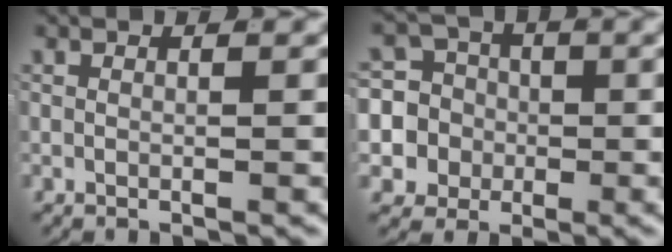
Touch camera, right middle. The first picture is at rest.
{"total": 13.5, "force": [-2.8, 12.7, 3.3], "torque": [-0.117, -0.050, -0.055]}